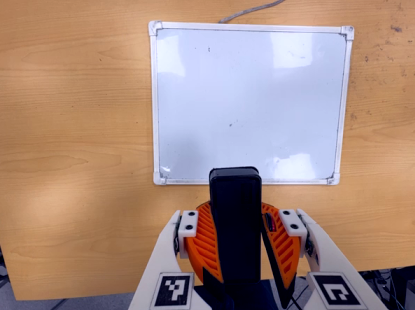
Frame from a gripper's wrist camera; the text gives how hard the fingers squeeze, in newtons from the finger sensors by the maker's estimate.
{"total": 11.1, "left": 10.7, "right": 11.6}